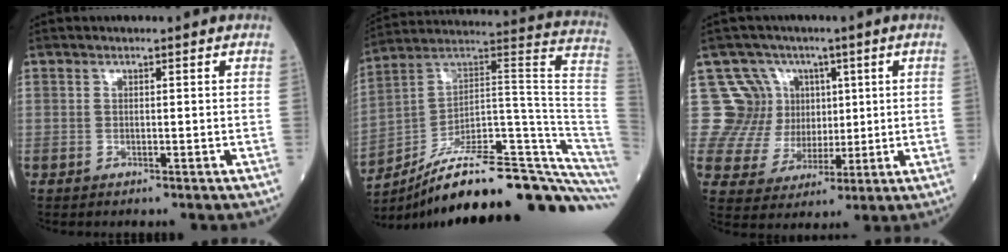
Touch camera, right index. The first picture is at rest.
{"total": 28.3, "force": [-21.5, 2.7, 18.2], "torque": [-0.158, 0.049, -0.319]}
{"total": 12.4, "force": [4.6, 11.5, 0.9], "torque": [-0.024, 0.057, 0.099]}